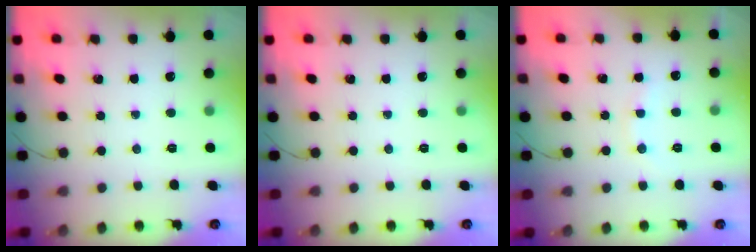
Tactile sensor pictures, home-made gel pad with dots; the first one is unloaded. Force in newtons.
{"total": 0.0}
{"total": 5.2, "press": 5.1, "slide": 0.9}